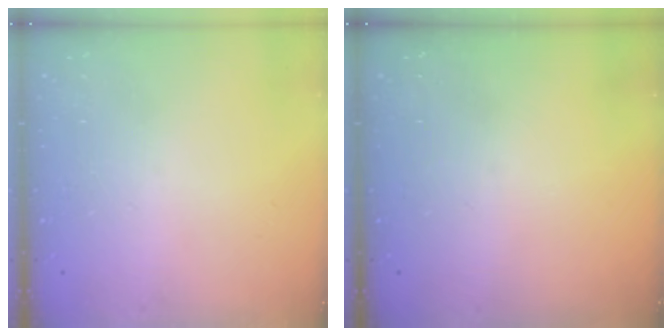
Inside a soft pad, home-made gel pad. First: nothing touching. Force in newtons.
{"total": 0.0}